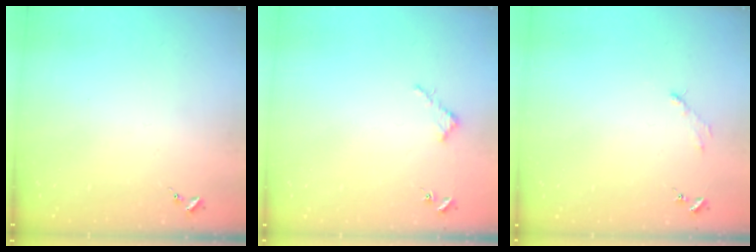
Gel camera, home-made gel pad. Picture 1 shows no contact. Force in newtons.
{"total": 2.6, "press": 2.6, "slide": 0.2}
{"total": 2.6, "press": 2.6, "slide": 0.3}